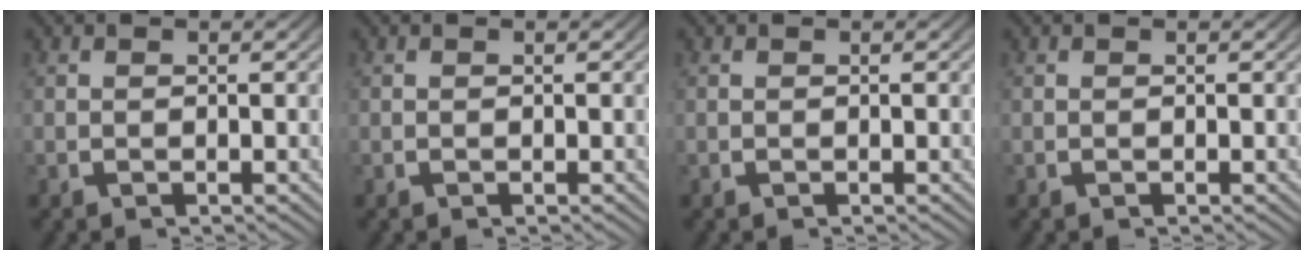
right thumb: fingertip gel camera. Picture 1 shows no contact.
{"total": 0.0}
{"total": 0.0}
{"total": 0.0}